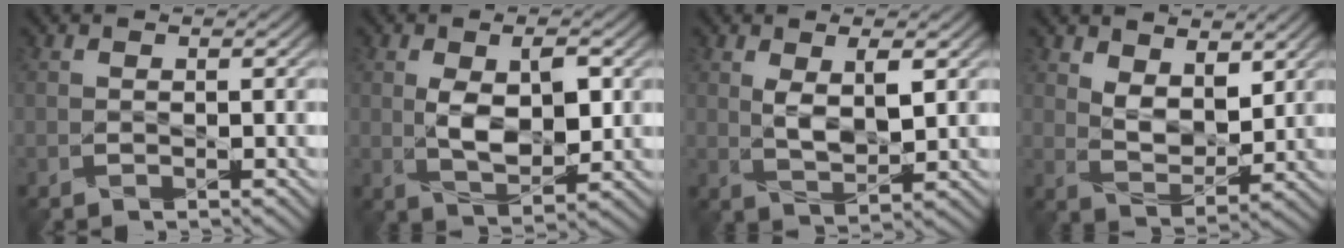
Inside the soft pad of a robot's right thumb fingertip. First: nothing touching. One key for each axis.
{"total": 6.9, "fx": 0.7, "fy": 3.6, "fz": 5.9, "tx": -0.113, "ty": -0.008, "tz": 0.017}
{"total": 4.7, "fx": 1.4, "fy": 2.0, "fz": 4.0, "tx": -0.085, "ty": -0.007, "tz": 0.031}
{"total": 6.0, "fx": 3.4, "fy": 3.3, "fz": 3.7, "tx": -0.081, "ty": -0.013, "tz": 0.060}